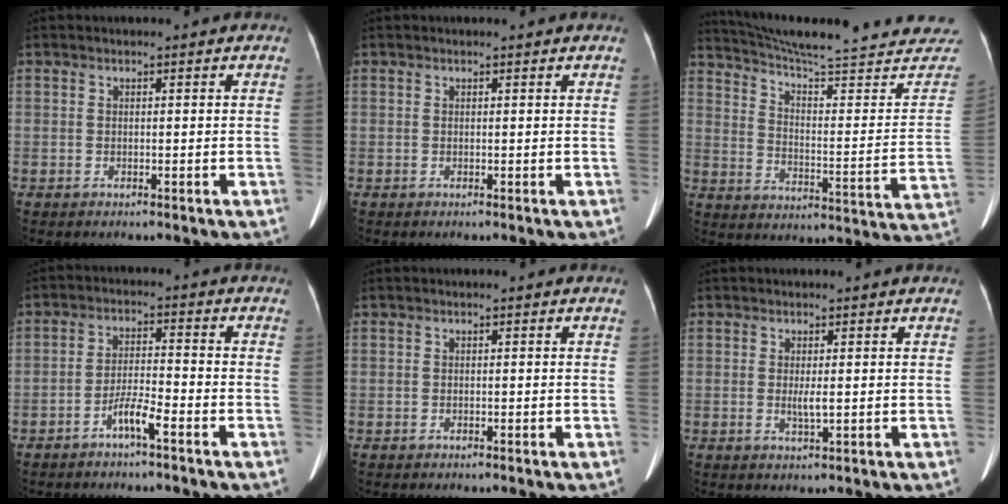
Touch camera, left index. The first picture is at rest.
{"total": 0.7, "force": [0.6, 0.1, 0.2], "torque": [-0.008, 0.002, 0.007]}
{"total": 30.4, "force": [28.2, 1.7, 11.2], "torque": [-0.169, -0.109, 0.360]}
{"total": 4.2, "force": [-2.8, 0.1, 3.1], "torque": [-0.065, 0.004, -0.055]}
{"total": 0.0}
{"total": 1.7, "force": [0.1, 0.1, 1.7], "torque": [-0.036, -0.004, 0.004]}